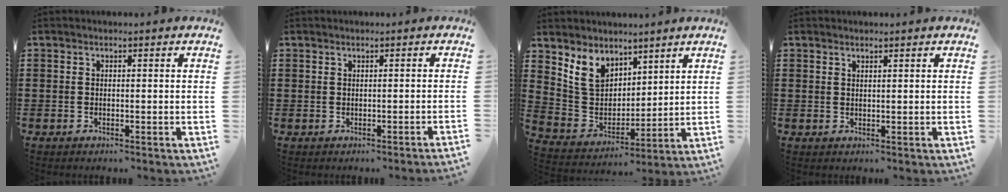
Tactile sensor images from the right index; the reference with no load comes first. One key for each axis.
{"total": 0.6, "fx": -0.2, "fy": -0.4, "fz": 0.4, "tx": -0.008, "ty": -0.002, "tz": -0.005}
{"total": 8.1, "fx": 5.2, "fy": 5.8, "fz": 2.2, "tx": -0.081, "ty": -0.011, "tz": 0.103}
{"total": 0.8, "fx": 0.7, "fy": 0.0, "fz": 0.3, "tx": -0.006, "ty": -0.001, "tz": 0.015}